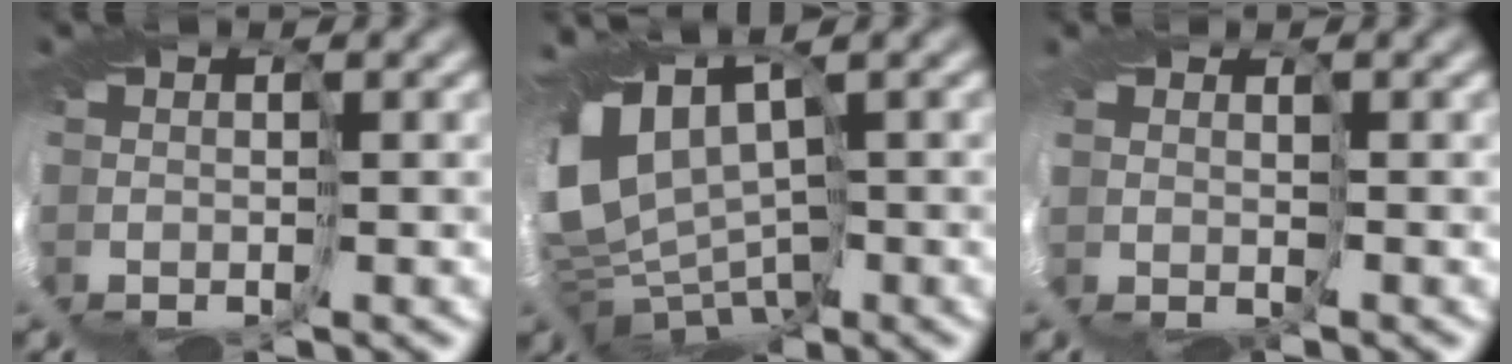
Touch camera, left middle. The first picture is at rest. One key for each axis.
{"total": 6.2, "fx": 0.4, "fy": 3.8, "fz": 4.9, "tx": -0.120, "ty": -0.007, "tz": 0.007}
{"total": 1.1, "fx": 0.8, "fy": 0.2, "fz": -0.7, "tx": -0.002, "ty": 0.001, "tz": 0.007}